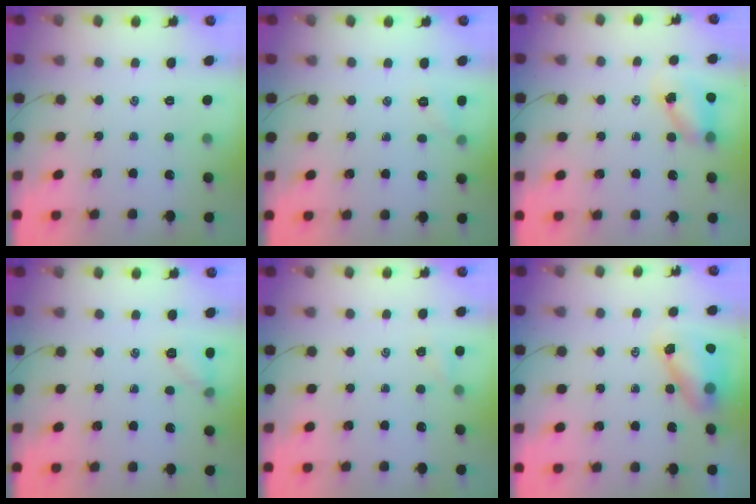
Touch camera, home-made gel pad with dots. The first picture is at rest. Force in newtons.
{"total": 4.9, "press": 4.7, "slide": 1.2}
{"total": 5.7, "press": 5.7, "slide": 0.5}
{"total": 6.3, "press": 6.1, "slide": 1.8}
{"total": 1.7, "press": 1.7, "slide": 0.5}
{"total": 7.3, "press": 7.2, "slide": 1.2}